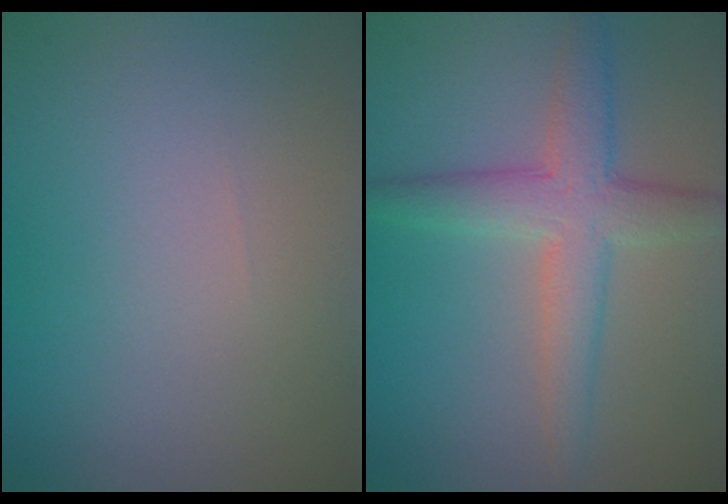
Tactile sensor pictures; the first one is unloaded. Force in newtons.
{"total": 4.5, "press": 4.5, "slide": 0.1}